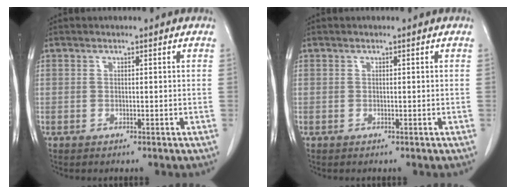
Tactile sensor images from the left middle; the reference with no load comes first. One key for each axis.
{"total": 0.0}